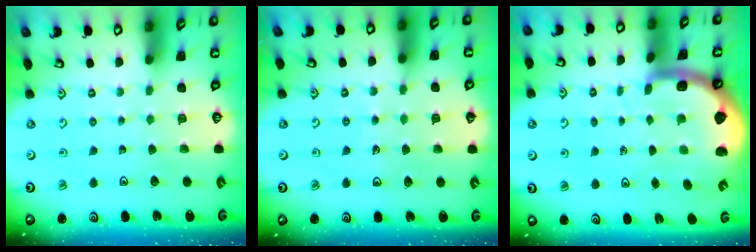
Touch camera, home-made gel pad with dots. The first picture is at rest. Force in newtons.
{"total": 5.4, "press": 5.0, "slide": 2.0}
{"total": 4.6, "press": 4.3, "slide": 1.8}